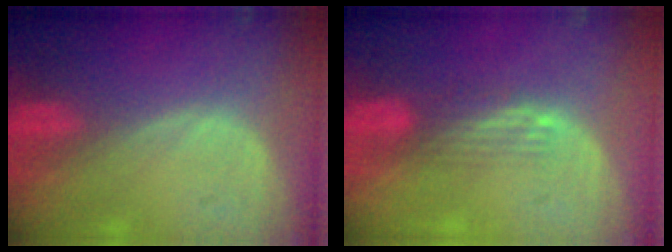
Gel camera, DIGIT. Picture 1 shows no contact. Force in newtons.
{"total": 3.3, "press": 2.8, "slide": 1.8}